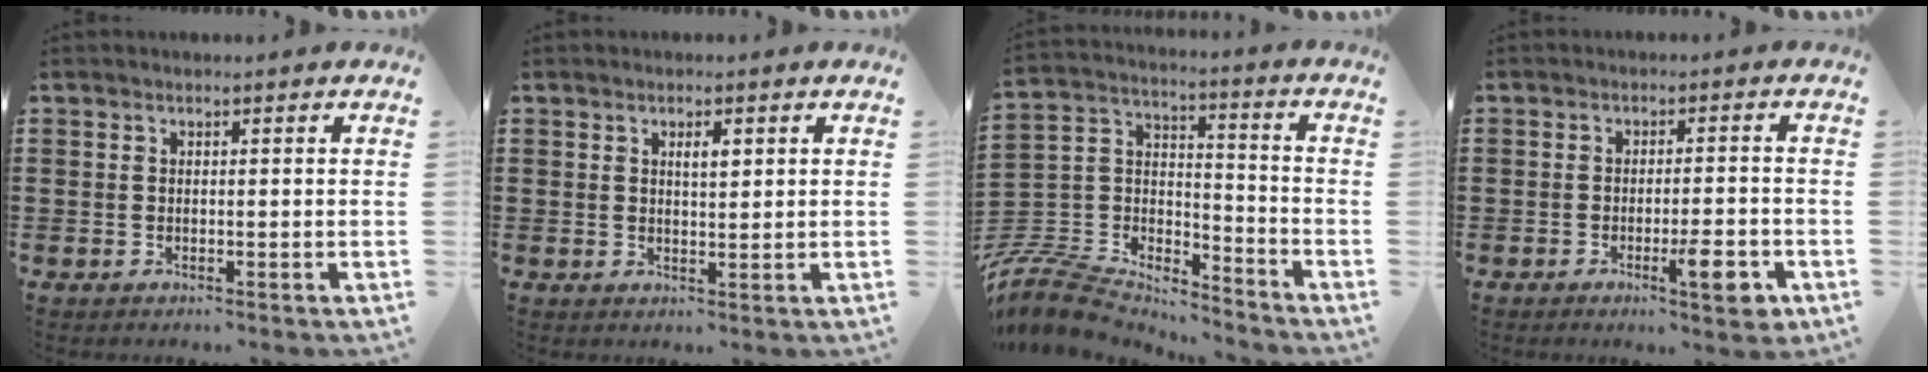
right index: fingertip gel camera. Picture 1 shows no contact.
{"total": 2.1, "force": [0.8, 0.7, 1.8], "torque": [-0.028, 0.002, 0.010]}
{"total": 8.7, "force": [-8.0, 2.5, 2.2], "torque": [-0.071, -0.006, -0.163]}
{"total": 5.6, "force": [-2.7, 1.1, 4.8], "torque": [-0.080, -0.006, -0.042]}